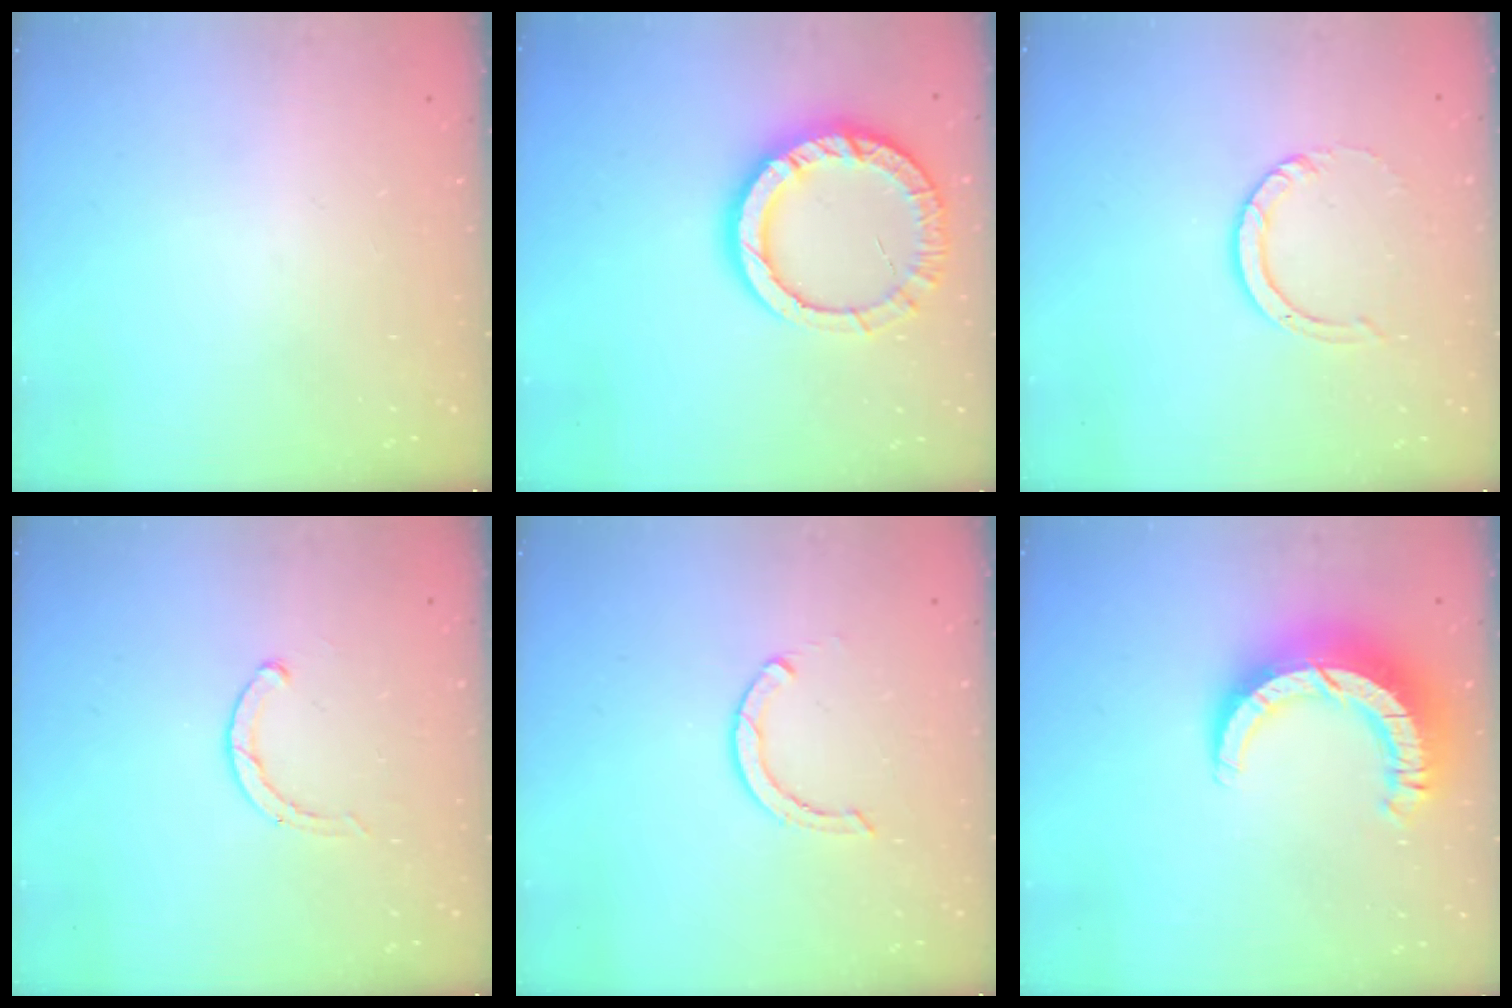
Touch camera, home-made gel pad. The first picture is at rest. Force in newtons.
{"total": 14.2, "press": 14.1, "slide": 1.4}
{"total": 4.7, "press": 4.7, "slide": 0.4}
{"total": 1.9, "press": 1.8, "slide": 0.3}
{"total": 2.6, "press": 2.6, "slide": 0.1}
{"total": 12.1, "press": 12.0, "slide": 1.2}